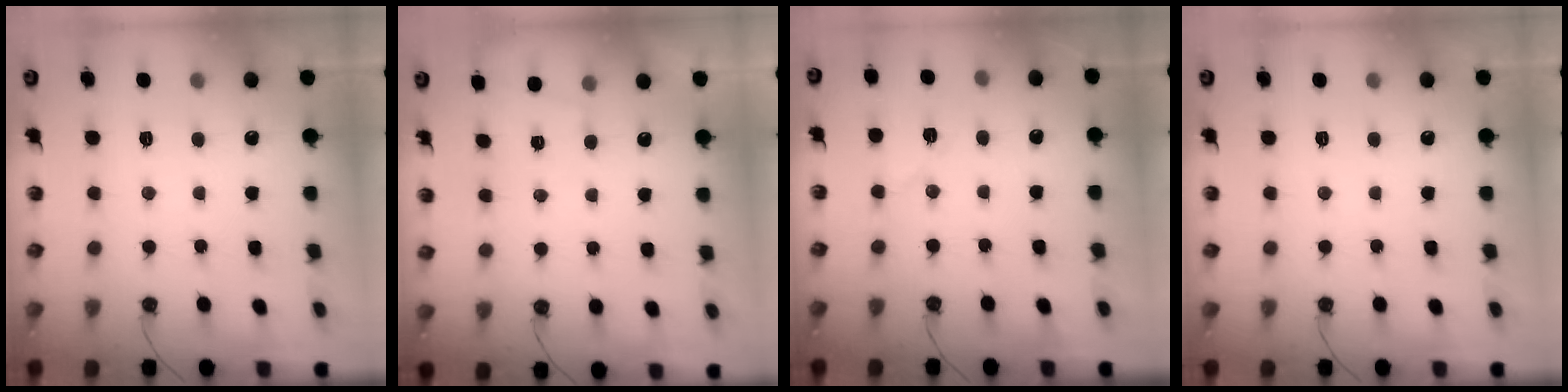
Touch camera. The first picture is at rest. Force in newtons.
{"total": 1.1, "press": 1.1, "slide": 0.1}
{"total": 7.3, "press": 5.6, "slide": 4.7}
{"total": 0.0}